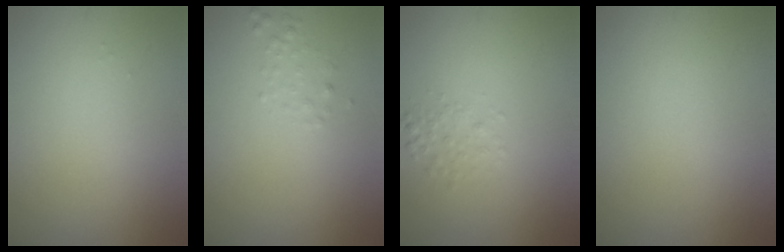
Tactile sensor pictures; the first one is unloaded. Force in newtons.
{"total": 1.0, "press": 1.0, "slide": 0.1}
{"total": 1.4, "press": 1.4, "slide": 0.1}
{"total": 0.0}